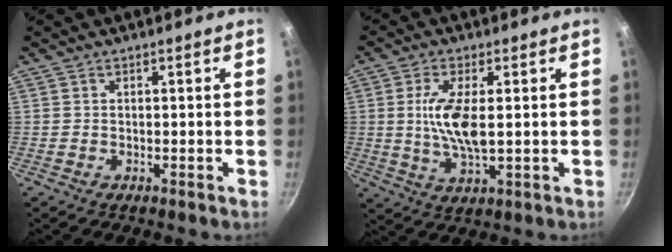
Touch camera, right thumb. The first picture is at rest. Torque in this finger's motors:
{"motor_torque": [-0.18, 0.42, 1.10, 0.23, 0.12]}